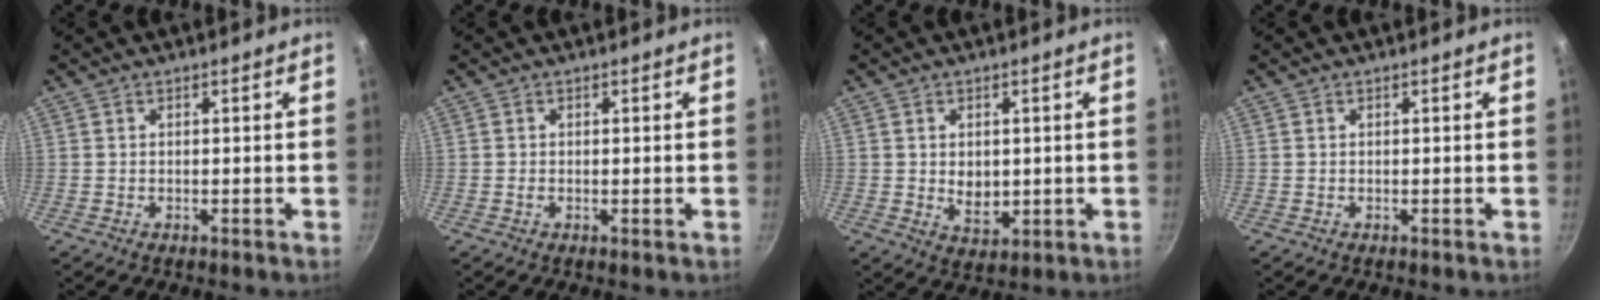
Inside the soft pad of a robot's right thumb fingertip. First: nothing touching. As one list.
[{"total": 0.0}, {"total": 5.2, "force": [0.2, 3.6, 3.8], "torque": [-0.049, -0.014, 0.010]}, {"total": 0.0}]